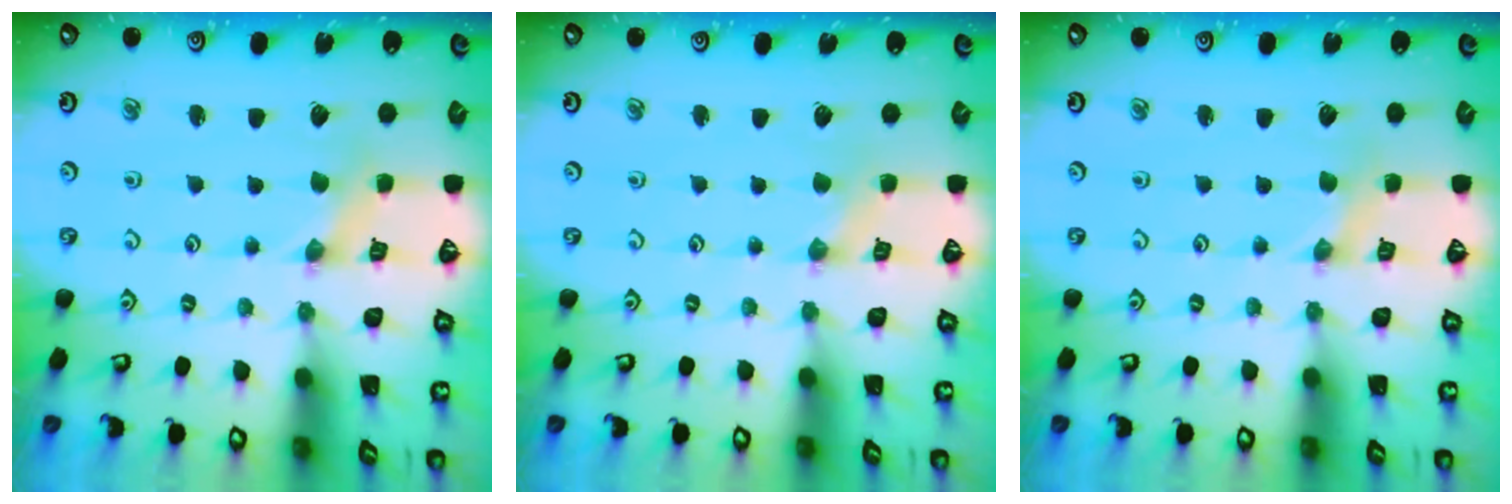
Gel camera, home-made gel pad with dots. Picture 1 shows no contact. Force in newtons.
{"total": 0.0}
{"total": 0.0}